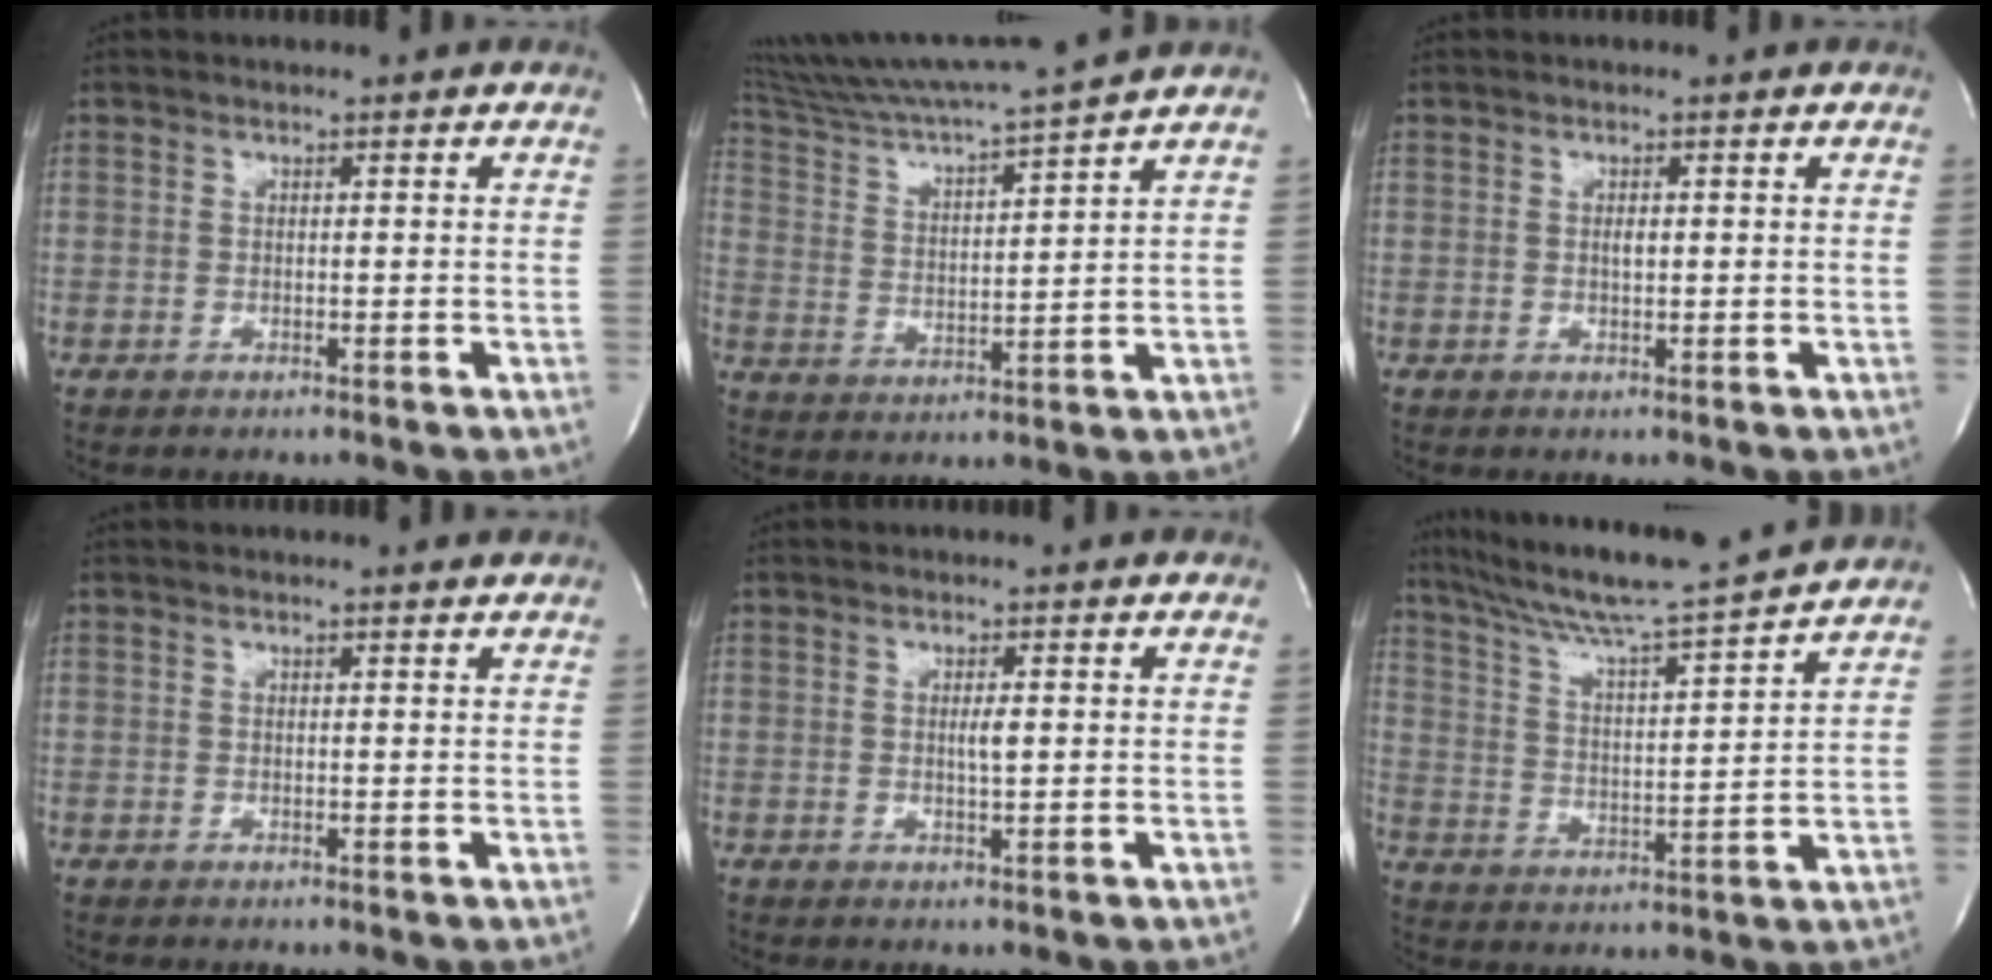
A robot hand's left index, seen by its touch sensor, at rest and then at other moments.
{"total": 13.7, "force": [12.5, -2.3, 5.2], "torque": [-0.103, -0.017, 0.206]}
{"total": 0.8, "force": [0.2, 0.2, 0.8], "torque": [-0.016, -0.003, 0.003]}
{"total": 1.7, "force": [1.7, -0.1, 0.3], "torque": [-0.011, 0.000, 0.017]}
{"total": 1.4, "force": [0.2, 0.0, 1.4], "torque": [-0.031, -0.003, 0.004]}
{"total": 16.2, "force": [14.7, -1.5, 6.7], "torque": [-0.126, -0.010, 0.232]}